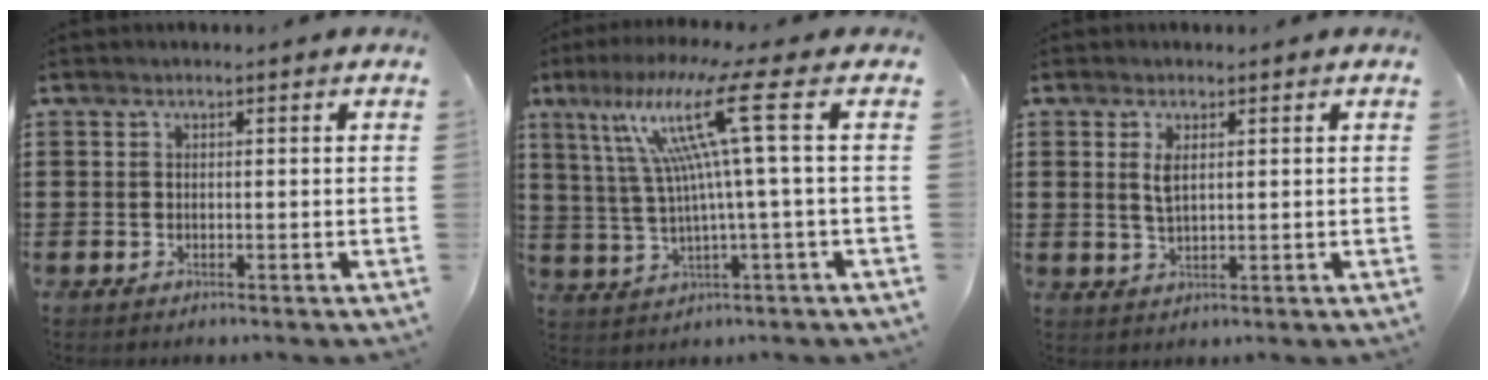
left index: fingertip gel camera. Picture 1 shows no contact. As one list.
[{"total": 13.5, "force": [4.2, -0.6, 12.8], "torque": [-0.272, -0.005, 0.049]}, {"total": 2.4, "force": [0.8, 1.0, 2.0], "torque": [-0.045, 0.005, 0.013]}]